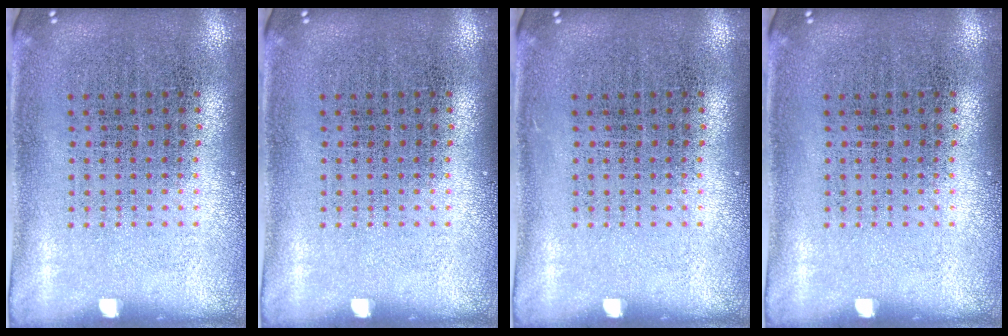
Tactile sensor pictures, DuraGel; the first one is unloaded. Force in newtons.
{"total": 0.0}
{"total": 0.0}
{"total": 0.0}